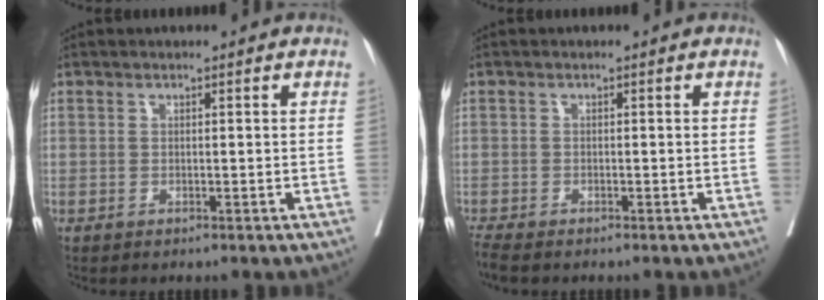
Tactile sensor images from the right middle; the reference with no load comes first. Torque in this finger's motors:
{"motor_torque": [0.31, -0.29, -0.03, 0.01]}